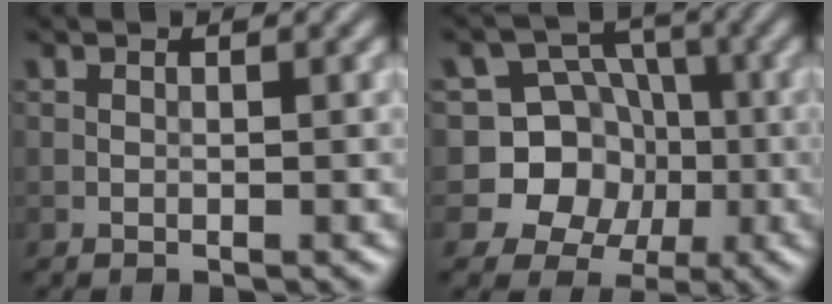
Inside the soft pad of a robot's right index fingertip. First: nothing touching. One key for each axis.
{"total": 8.5, "fx": -1.0, "fy": 8.1, "fz": 2.5, "tx": -0.048, "ty": 0.031, "tz": -0.043}